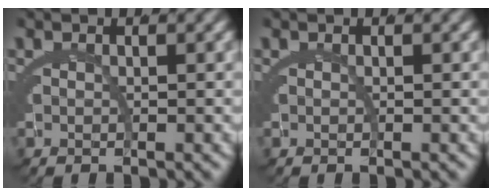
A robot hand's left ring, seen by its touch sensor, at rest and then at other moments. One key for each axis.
{"total": 0.0}